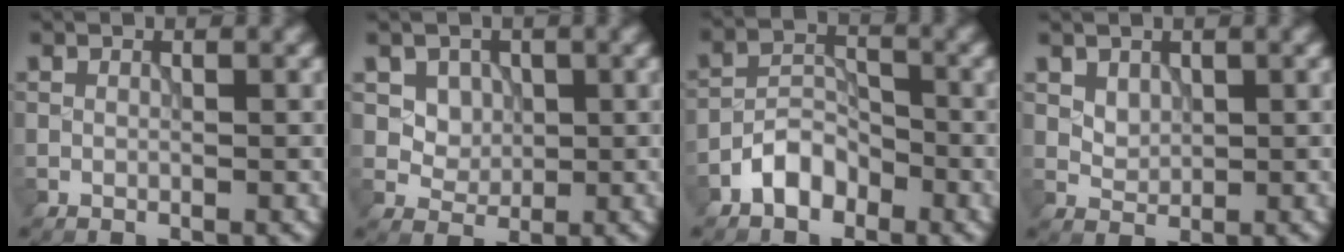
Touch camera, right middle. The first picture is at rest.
{"total": 3.9, "force": [1.5, 3.1, 1.8], "torque": [-0.041, -0.010, 0.043]}
{"total": 3.3, "force": [-2.2, 2.0, 1.6], "torque": [-0.023, 0.011, -0.045]}
{"total": 1.4, "force": [0.7, 1.1, 0.7], "torque": [-0.010, -0.005, 0.019]}